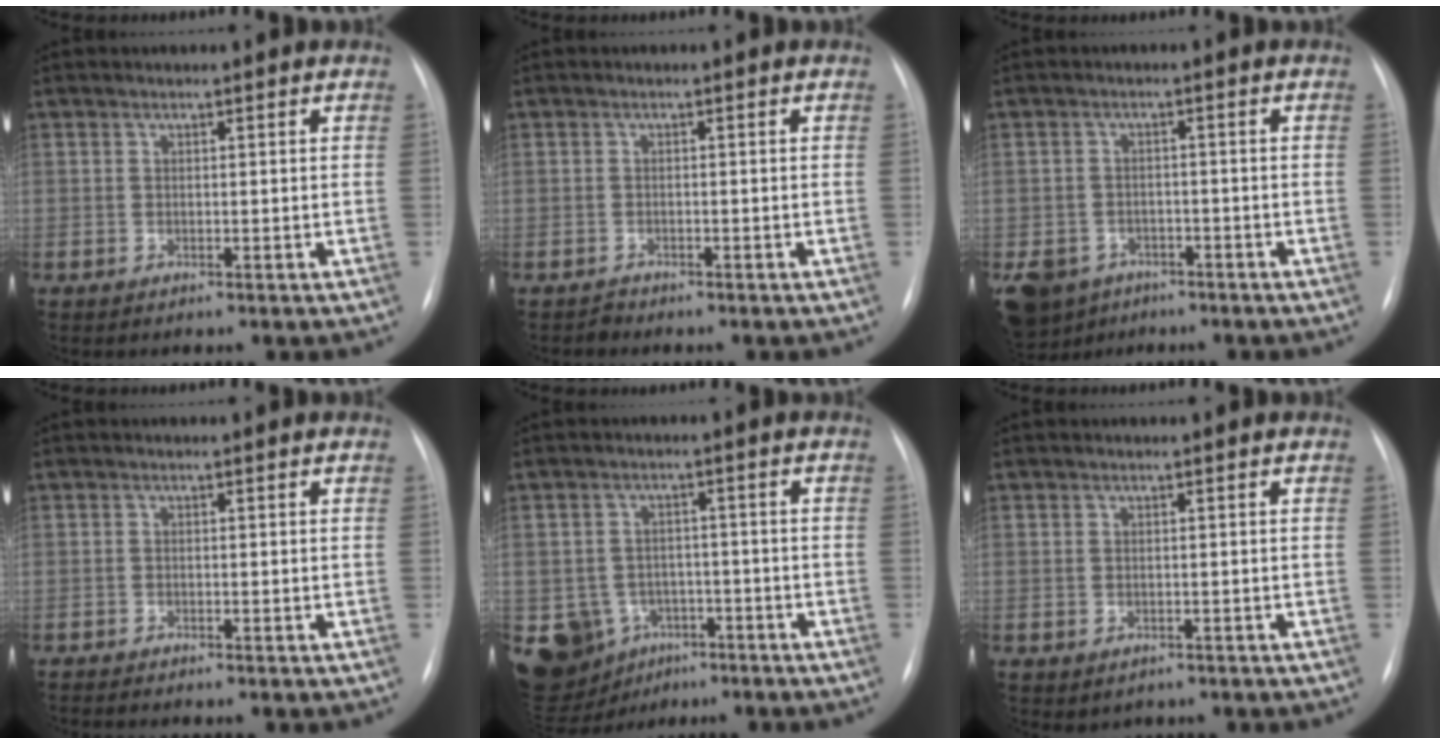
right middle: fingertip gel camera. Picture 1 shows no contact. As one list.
[{"total": 0.8, "force": [-0.8, 0.2, -0.2], "torque": [0.006, -0.002, -0.016]}, {"total": 8.7, "force": [-6.0, 5.9, 2.0], "torque": [-0.048, -0.002, -0.092]}, {"total": 2.4, "force": [-2.2, -0.1, 0.9], "torque": [-0.011, -0.004, -0.032]}, {"total": 14.3, "force": [-6.4, 11.9, 4.8], "torque": [-0.126, 0.020, -0.085]}, {"total": 1.5, "force": [-0.8, 1.2, 0.4], "torque": [-0.007, 0.001, -0.003]}]